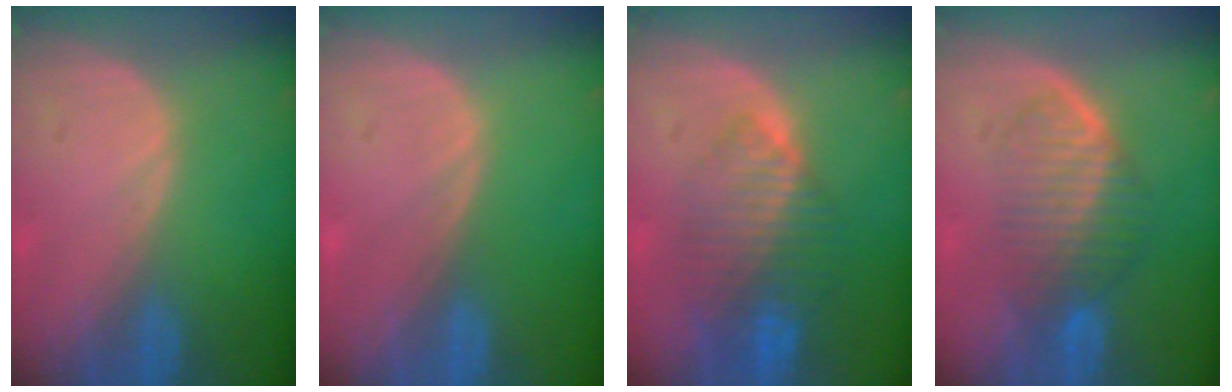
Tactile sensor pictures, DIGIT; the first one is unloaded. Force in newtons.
{"total": 0.0}
{"total": 8.4, "press": 7.3, "slide": 4.1}
{"total": 6.5, "press": 6.3, "slide": 1.6}